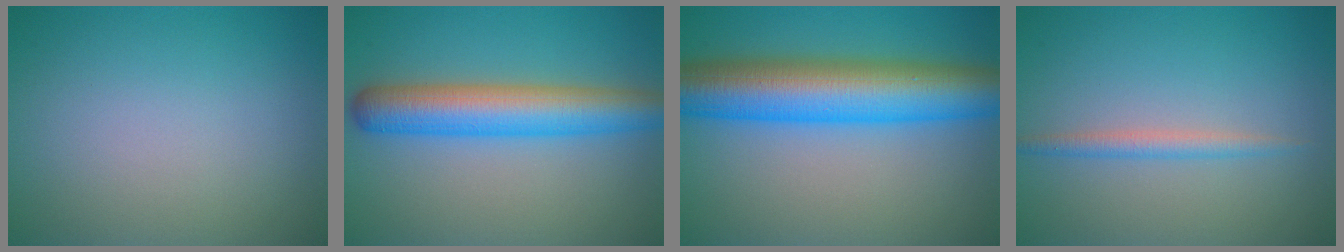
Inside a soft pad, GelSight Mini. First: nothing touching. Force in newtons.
{"total": 6.9, "press": 6.8, "slide": 0.1}
{"total": 10.9, "press": 10.9, "slide": 0.2}
{"total": 1.7, "press": 1.7, "slide": 0.0}